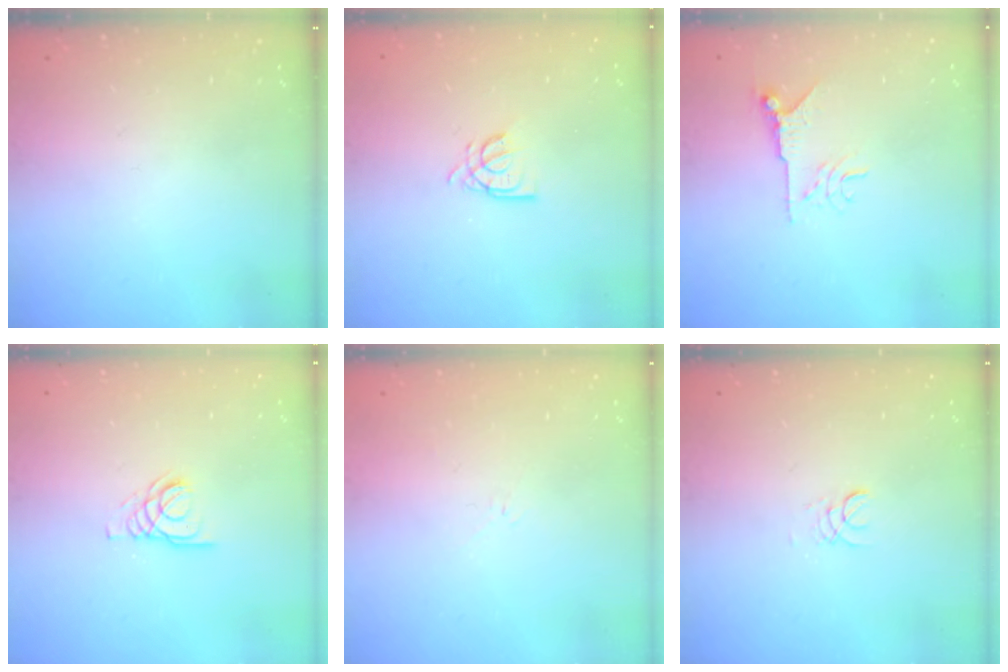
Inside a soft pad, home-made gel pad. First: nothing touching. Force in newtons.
{"total": 6.7, "press": 6.7, "slide": 0.5}
{"total": 7.3, "press": 7.3, "slide": 0.6}
{"total": 2.8, "press": 2.8, "slide": 0.3}
{"total": 2.6, "press": 2.5, "slide": 0.6}
{"total": 2.0, "press": 2.0, "slide": 0.2}